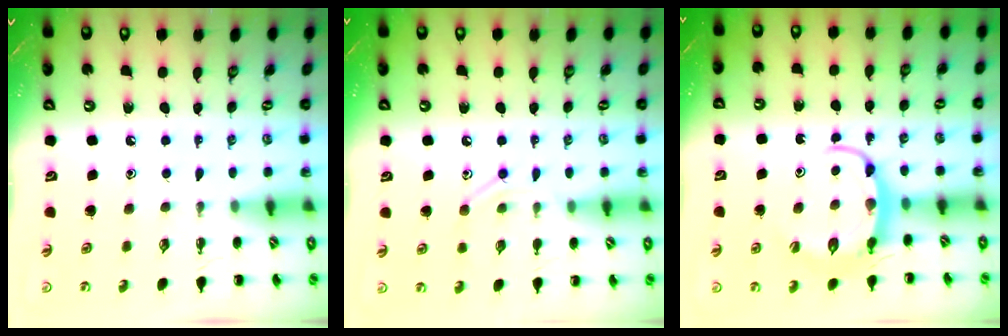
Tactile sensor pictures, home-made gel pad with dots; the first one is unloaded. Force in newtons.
{"total": 8.0, "press": 7.8, "slide": 1.5}
{"total": 6.4, "press": 6.3, "slide": 0.6}